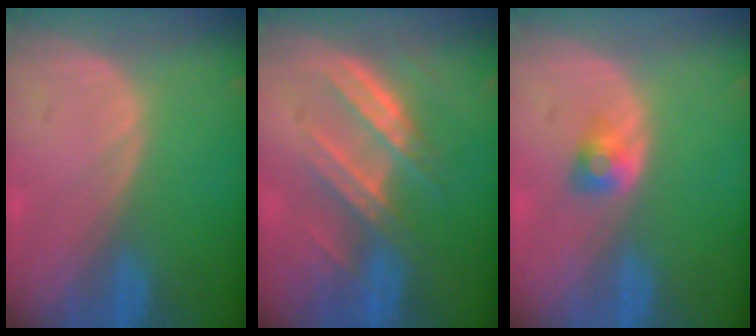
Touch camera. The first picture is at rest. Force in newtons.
{"total": 7.0, "press": 6.9, "slide": 1.1}
{"total": 2.6, "press": 2.3, "slide": 1.1}